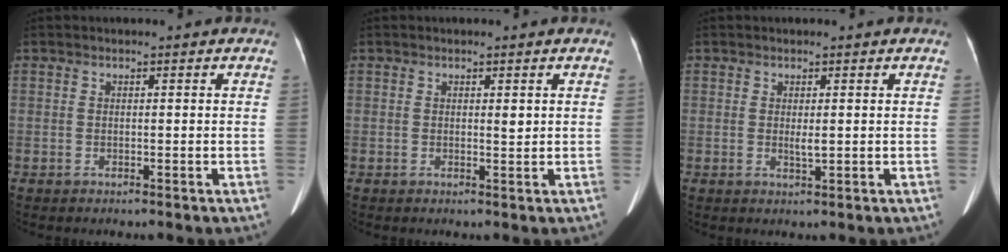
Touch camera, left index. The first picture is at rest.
{"total": 0.9, "force": [0.4, 0.3, 0.8], "torque": [-0.012, -0.003, 0.007]}
{"total": 1.3, "force": [0.2, 0.3, 1.2], "torque": [-0.026, -0.004, 0.006]}